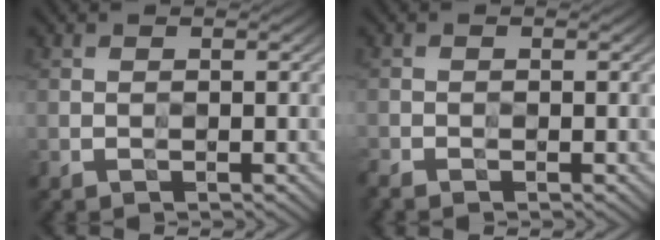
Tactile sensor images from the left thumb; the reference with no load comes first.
{"total": 1.5, "force": [-1.4, 0.1, 0.3], "torque": [-0.011, -0.004, -0.031]}